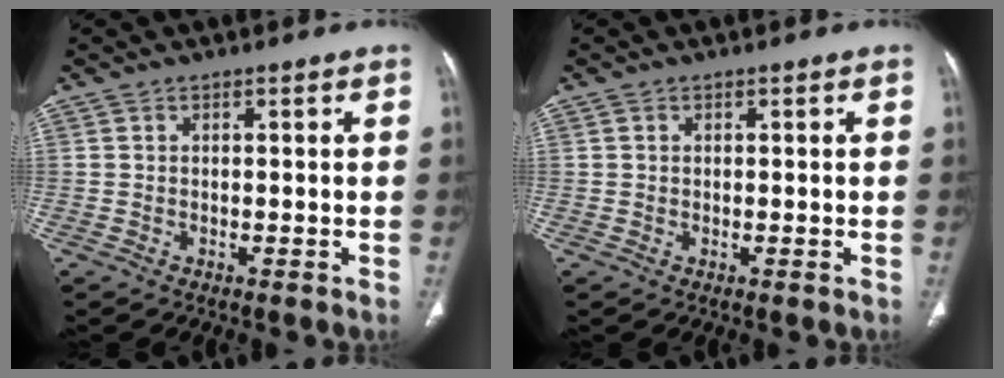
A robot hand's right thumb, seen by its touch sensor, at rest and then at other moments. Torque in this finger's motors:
{"motor_torque": [-0.48, -0.45, 0.24, 0.00, 0.06]}